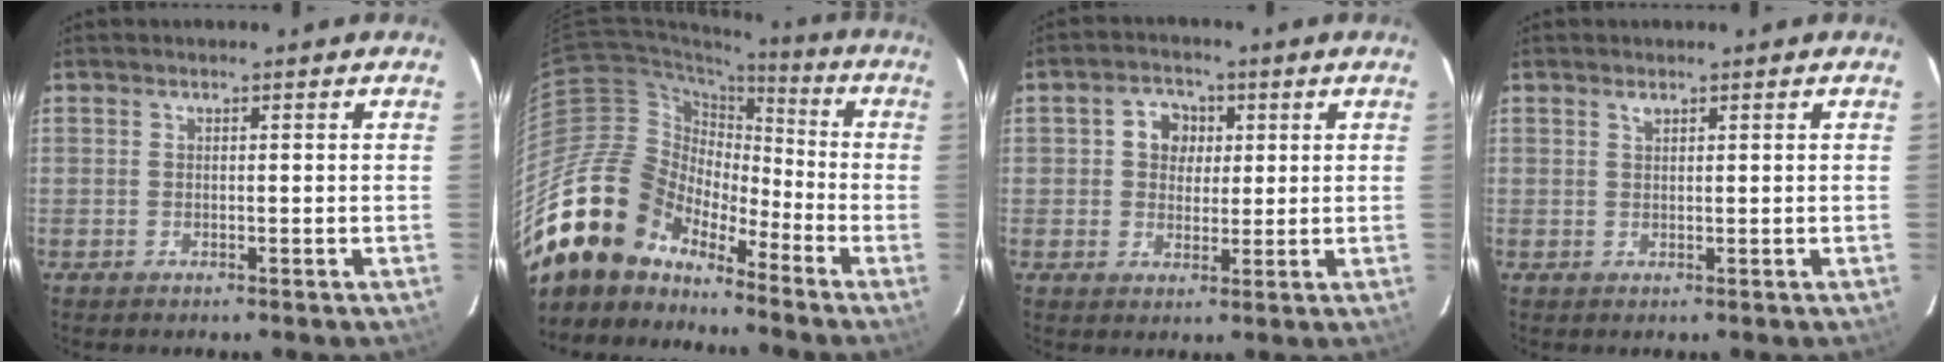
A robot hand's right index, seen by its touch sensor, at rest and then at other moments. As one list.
[{"total": 19.0, "force": [-15.1, 9.5, 6.4], "torque": [-0.127, 0.013, -0.277]}, {"total": 5.5, "force": [1.2, 4.8, 2.4], "torque": [-0.040, 0.018, 0.019]}, {"total": 0.8, "force": [0.6, 0.3, 0.4], "torque": [-0.007, 0.002, 0.011]}]